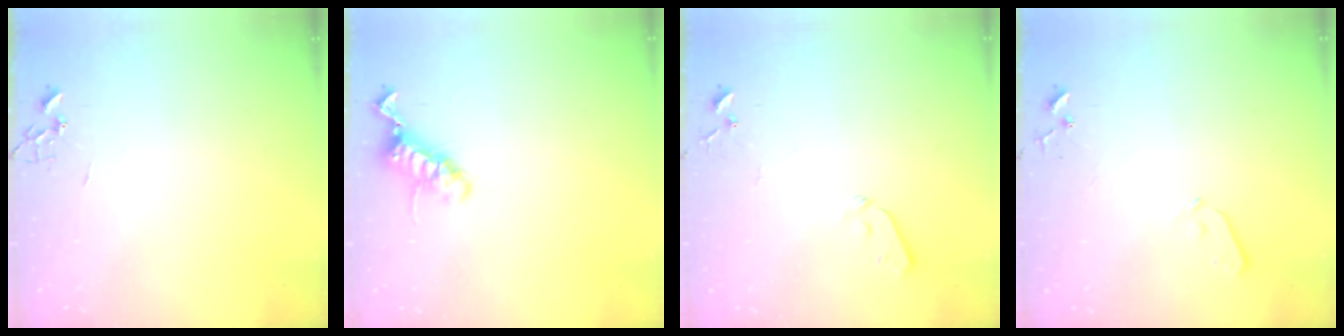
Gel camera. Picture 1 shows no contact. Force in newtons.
{"total": 11.7, "press": 11.6, "slide": 1.2}
{"total": 4.1, "press": 4.0, "slide": 0.6}
{"total": 3.6, "press": 3.5, "slide": 0.7}